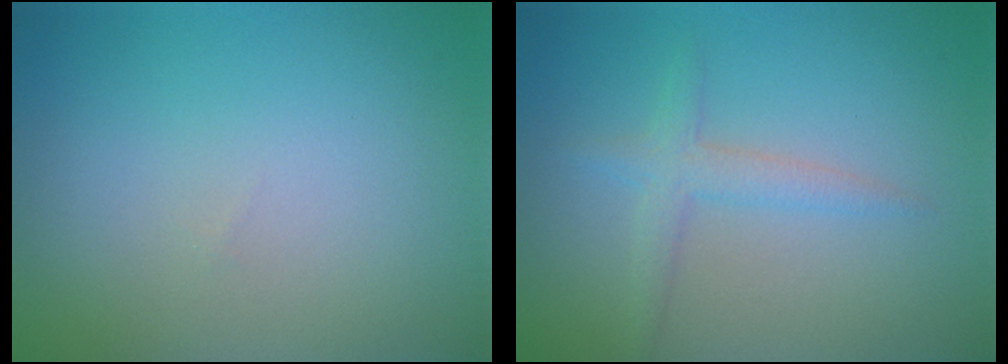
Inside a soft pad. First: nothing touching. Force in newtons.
{"total": 2.0, "press": 2.0, "slide": 0.1}